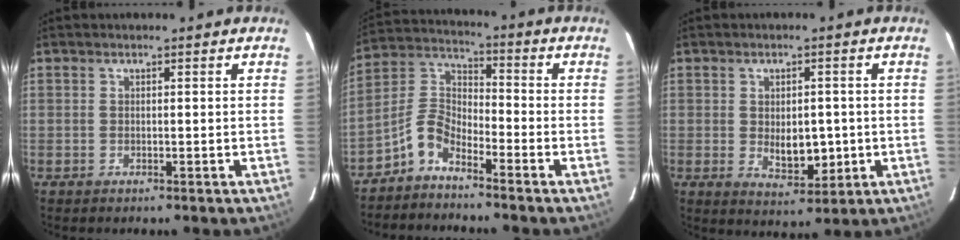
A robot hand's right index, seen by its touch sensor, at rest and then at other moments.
{"total": 6.0, "force": [-4.8, 2.2, 2.9], "torque": [-0.066, 0.017, -0.104]}
{"total": 6.0, "force": [-0.5, 3.2, 5.0], "torque": [-0.076, -0.008, 0.006]}